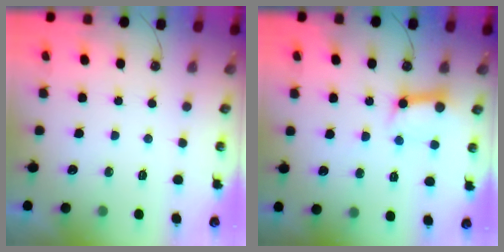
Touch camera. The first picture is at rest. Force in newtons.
{"total": 10.5, "press": 10.4, "slide": 1.2}